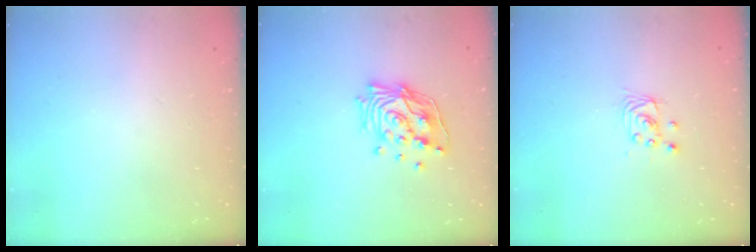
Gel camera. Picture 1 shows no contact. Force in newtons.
{"total": 15.0, "press": 14.9, "slide": 2.0}
{"total": 2.9, "press": 2.9, "slide": 0.2}